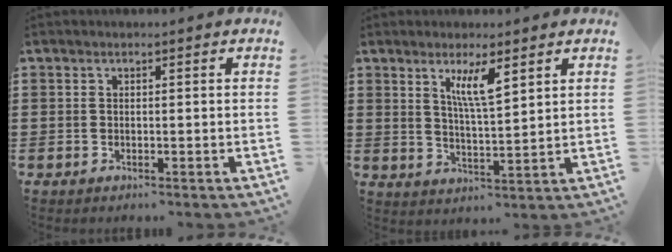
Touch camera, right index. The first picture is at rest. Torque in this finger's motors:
{"motor_torque": [0.54, 0.41, 0.15, 0.06]}